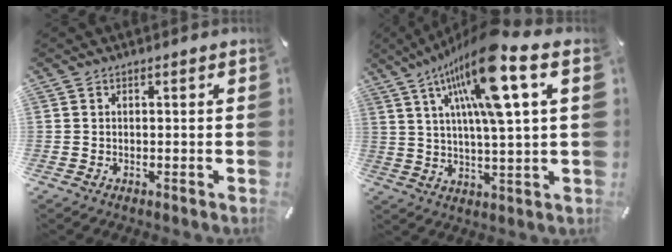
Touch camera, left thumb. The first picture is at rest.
{"total": 17.3, "force": [8.4, 3.4, 14.8], "torque": [-0.281, -0.037, 0.125]}